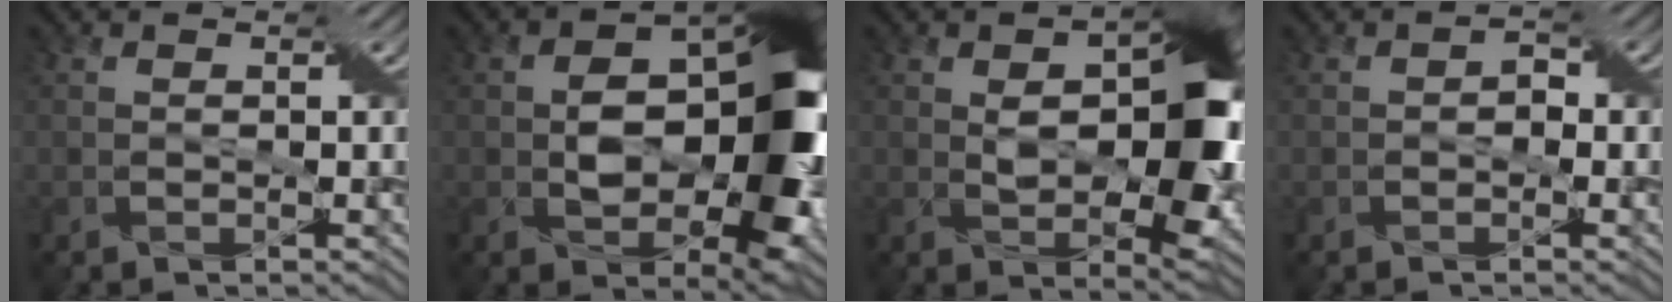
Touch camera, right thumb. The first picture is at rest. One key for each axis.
{"total": 12.8, "fx": -0.6, "fy": 7.4, "fz": 10.4, "tx": -0.140, "ty": -0.002, "tz": -0.006}
{"total": 11.0, "fx": 0.9, "fy": 6.0, "fz": 9.3, "tx": -0.135, "ty": -0.002, "tz": 0.018}
{"total": 1.3, "fx": -0.4, "fy": 0.9, "fz": 0.8, "tx": -0.014, "ty": 0.003, "tz": -0.013}